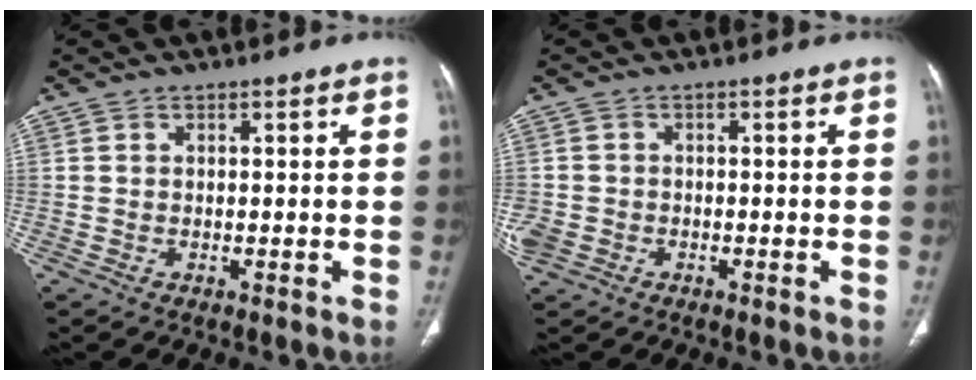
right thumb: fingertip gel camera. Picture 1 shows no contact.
{"total": 3.7, "force": [-1.3, 3.1, 1.5], "torque": [-0.036, 0.010, -0.021]}